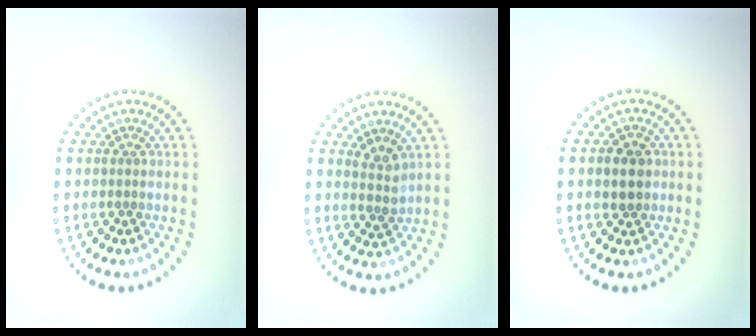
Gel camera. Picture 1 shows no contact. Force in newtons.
{"total": 1.7, "press": 1.4, "slide": 1.1}
{"total": 2.5, "press": 2.5, "slide": 0.6}